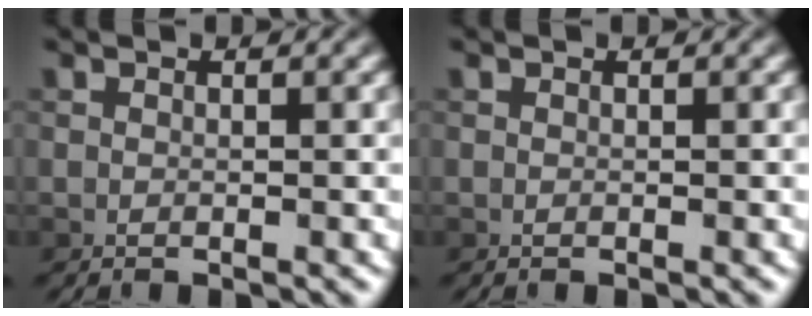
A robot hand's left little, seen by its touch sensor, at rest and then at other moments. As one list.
[{"total": 0.0}]